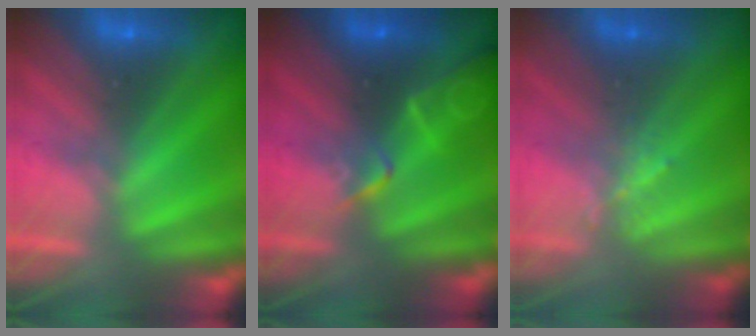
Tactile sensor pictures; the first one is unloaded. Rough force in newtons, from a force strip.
{"total": 2.1}
{"total": 1.1}